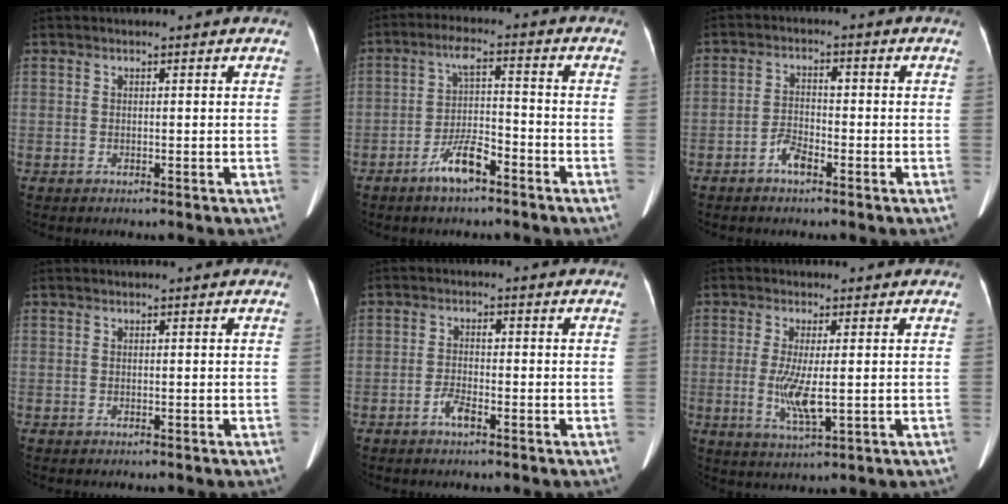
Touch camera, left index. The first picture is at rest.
{"total": 6.7, "force": [-4.4, 1.4, 4.9], "torque": [-0.100, 0.000, -0.079]}
{"total": 3.6, "force": [-2.3, 1.5, 2.3], "torque": [-0.049, 0.009, -0.044]}
{"total": 0.0}
{"total": 3.0, "force": [-1.8, 1.0, 2.1], "torque": [-0.043, 0.003, -0.036]}
{"total": 6.1, "force": [-0.5, 1.3, 5.9], "torque": [-0.126, -0.015, -0.008]}